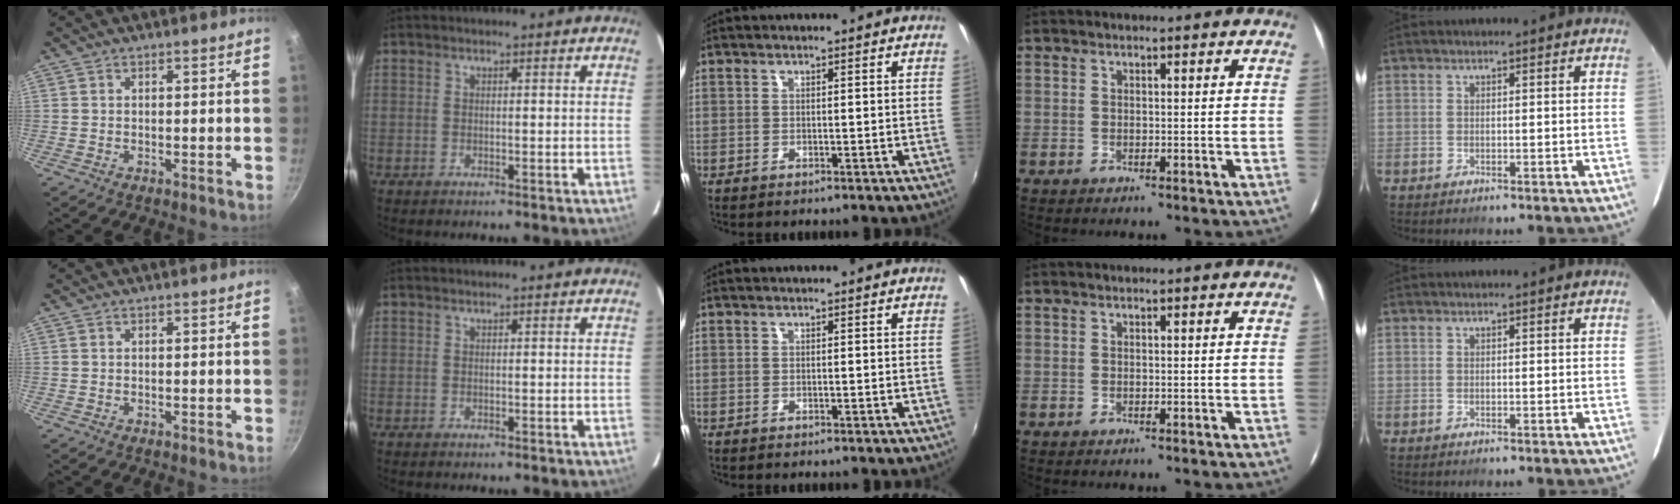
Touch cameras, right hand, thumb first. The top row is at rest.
{}